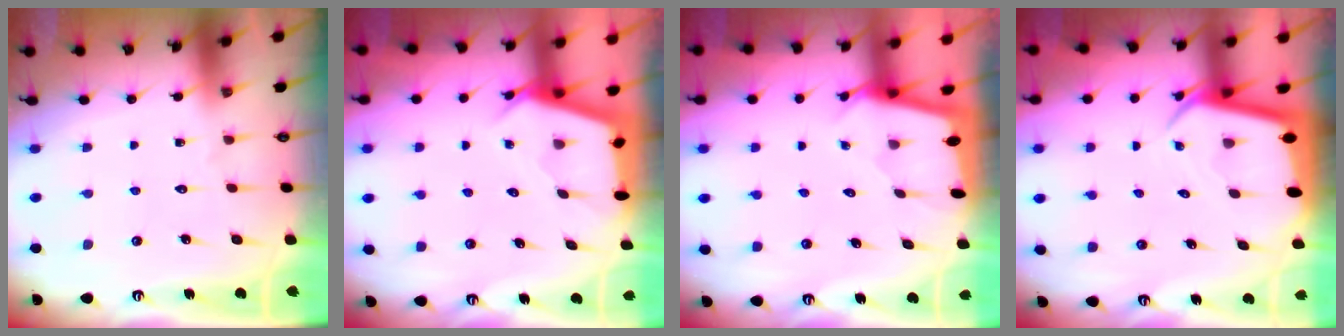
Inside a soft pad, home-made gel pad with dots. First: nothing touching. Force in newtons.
{"total": 2.9, "press": 2.9, "slide": 0.3}
{"total": 1.6, "press": 1.6, "slide": 0.2}
{"total": 4.1, "press": 4.0, "slide": 0.5}